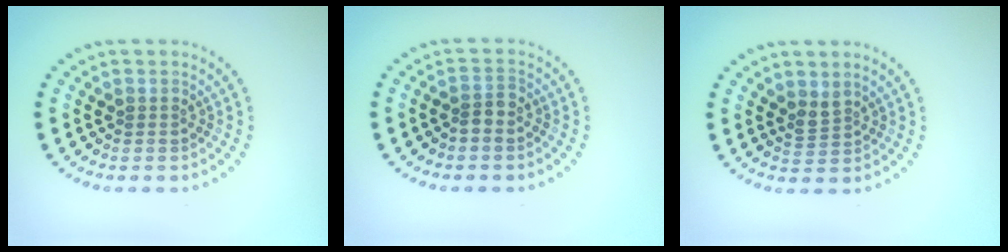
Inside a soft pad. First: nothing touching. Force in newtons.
{"total": 1.6, "press": 1.3, "slide": 0.9}
{"total": 1.3, "press": 1.0, "slide": 0.9}